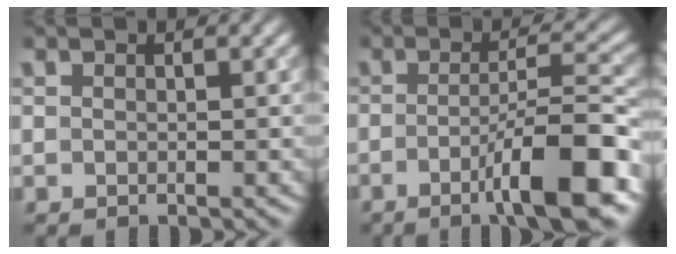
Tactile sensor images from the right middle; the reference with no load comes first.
{"total": 8.3, "force": [-3.6, 1.4, 7.3], "torque": [-0.104, 0.011, -0.062]}